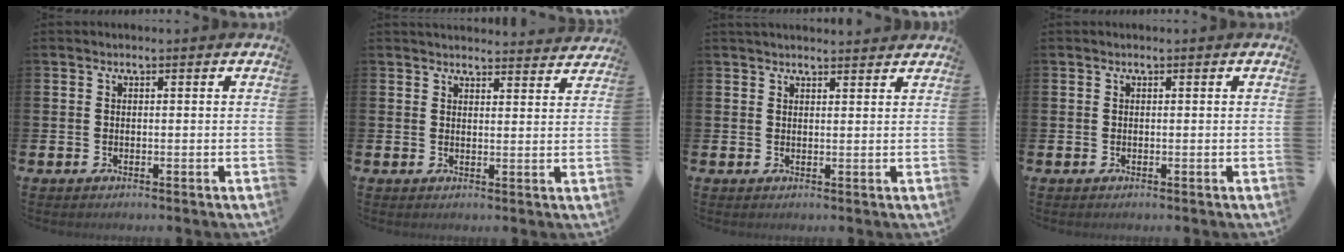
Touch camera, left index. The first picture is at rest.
{"total": 3.5, "force": [3.4, 0.5, 0.2], "torque": [0.001, -0.023, 0.060]}
{"total": 2.2, "force": [2.1, 0.3, 0.2], "torque": [0.003, -0.011, 0.037]}
{"total": 0.0}